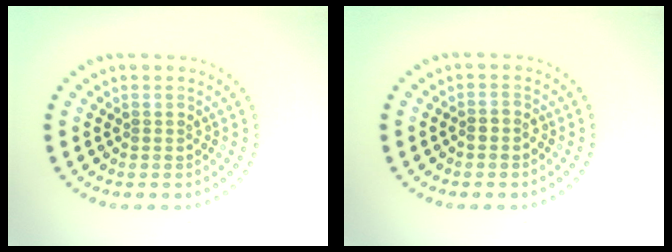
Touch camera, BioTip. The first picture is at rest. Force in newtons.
{"total": 0.8, "press": 0.6, "slide": 0.5}